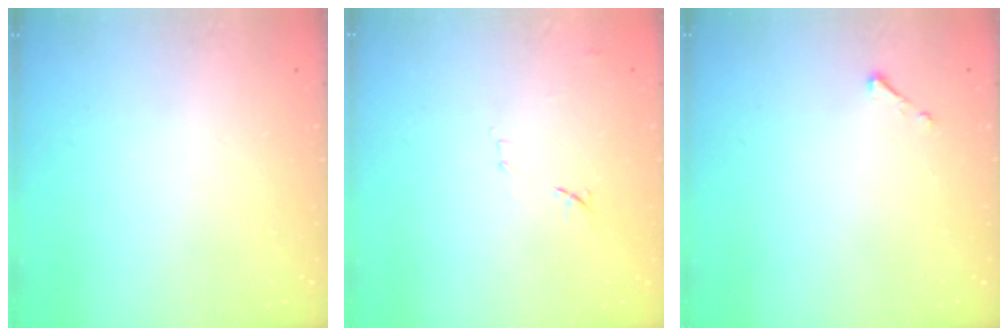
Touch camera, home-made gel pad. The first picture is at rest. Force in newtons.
{"total": 7.5, "press": 7.5, "slide": 0.8}
{"total": 2.5, "press": 2.5, "slide": 0.3}